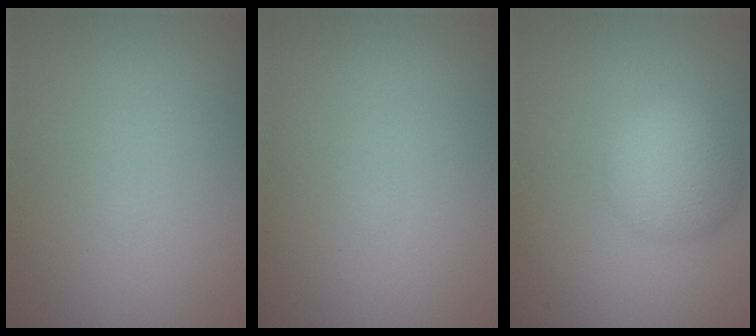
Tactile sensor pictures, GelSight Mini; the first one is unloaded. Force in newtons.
{"total": 0.0}
{"total": 4.3, "press": 4.3, "slide": 0.1}